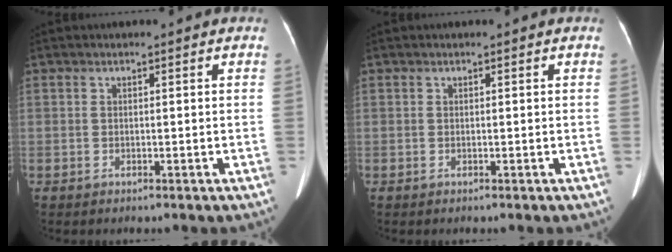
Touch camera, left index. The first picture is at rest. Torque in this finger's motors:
{"motor_torque": [0.04, 0.04, 0.00, 0.01]}